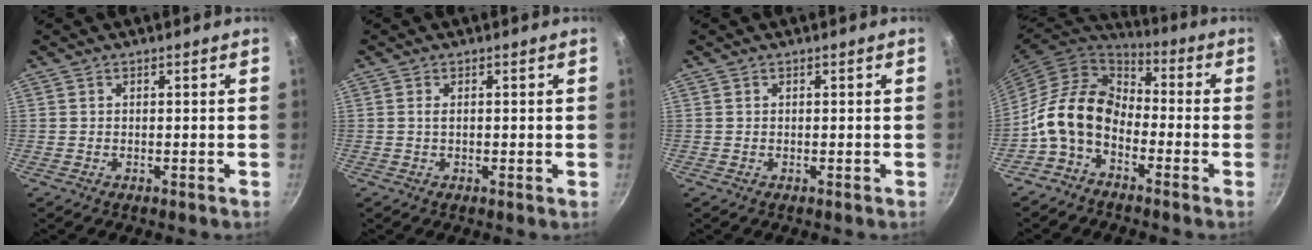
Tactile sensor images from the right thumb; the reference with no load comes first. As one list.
[{"total": 1.1, "force": [0.0, 0.4, 1.0], "torque": [-0.018, -0.001, -0.001]}, {"total": 0.0}, {"total": 13.2, "force": [-4.0, 9.1, 8.7], "torque": [-0.141, 0.052, -0.099]}]